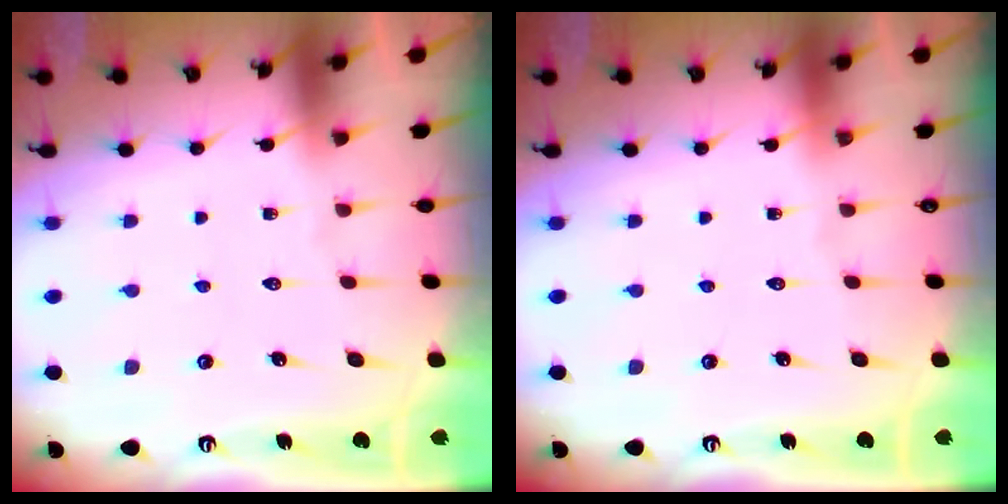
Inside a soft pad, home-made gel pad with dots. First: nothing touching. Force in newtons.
{"total": 0.0}